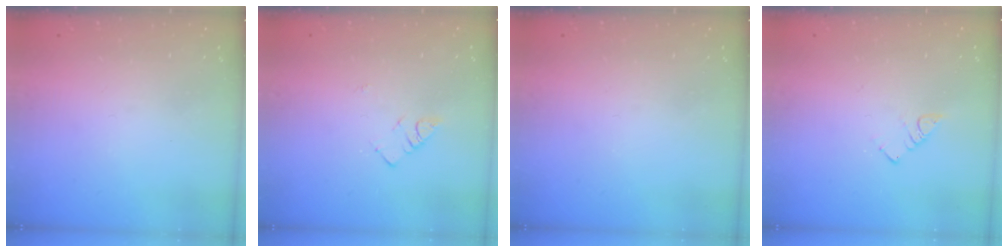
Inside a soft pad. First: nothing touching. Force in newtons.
{"total": 2.8, "press": 2.7, "slide": 0.4}
{"total": 0.0}
{"total": 3.1, "press": 3.1, "slide": 0.3}